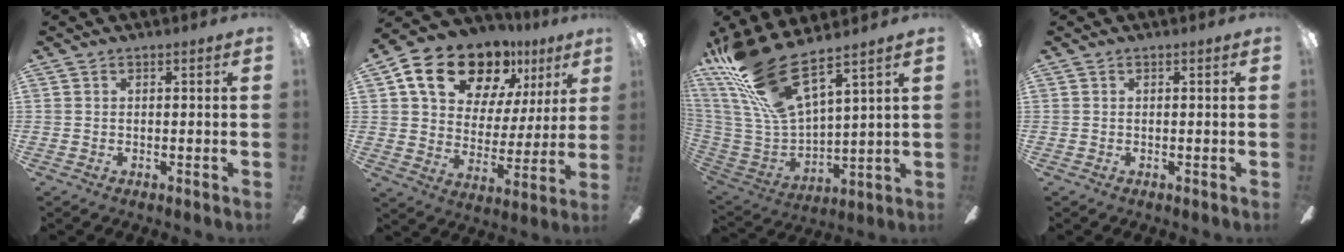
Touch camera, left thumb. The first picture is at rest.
{"total": 19.0, "force": [12.7, 11.0, 8.9], "torque": [-0.156, -0.067, 0.229]}
{"total": 21.4, "force": [15.2, 6.0, 13.9], "torque": [-0.309, -0.102, 0.264]}
{"total": 0.0}